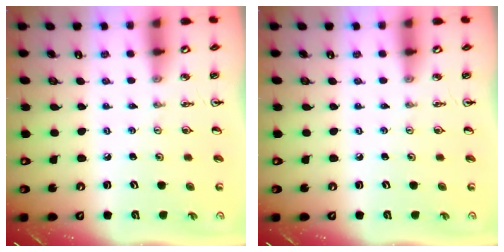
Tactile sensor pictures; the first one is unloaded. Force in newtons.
{"total": 0.0}